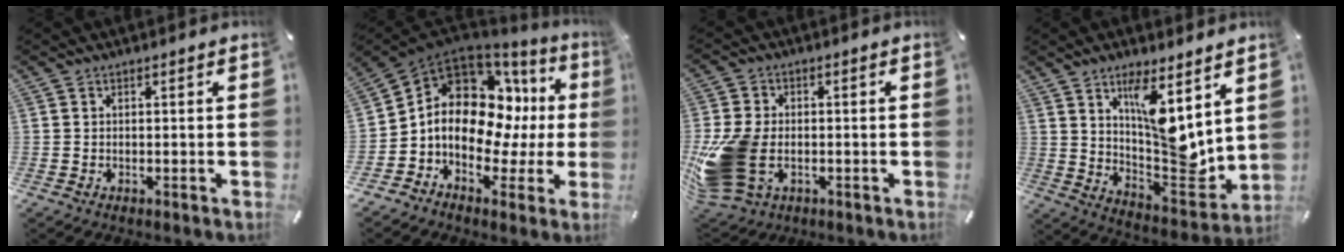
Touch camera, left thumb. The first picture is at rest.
{"total": 15.2, "force": [1.0, 11.3, 10.0], "torque": [-0.172, -0.020, 0.010]}
{"total": 15.4, "force": [-3.4, 11.2, 10.1], "torque": [-0.226, 0.013, -0.058]}
{"total": 13.0, "force": [6.0, 5.4, 10.2], "torque": [-0.149, -0.065, 0.109]}